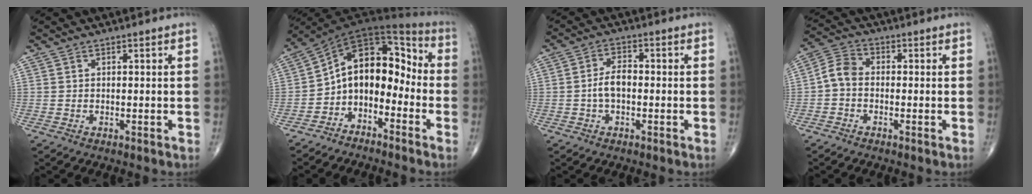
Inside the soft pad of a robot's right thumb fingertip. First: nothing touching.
{"total": 12.4, "force": [-3.6, 8.2, 8.6], "torque": [-0.102, 0.091, -0.077]}
{"total": 4.3, "force": [-0.8, 2.4, 3.5], "torque": [-0.066, 0.019, -0.017]}
{"total": 4.7, "force": [-0.9, 3.4, 3.1], "torque": [-0.053, 0.018, -0.034]}